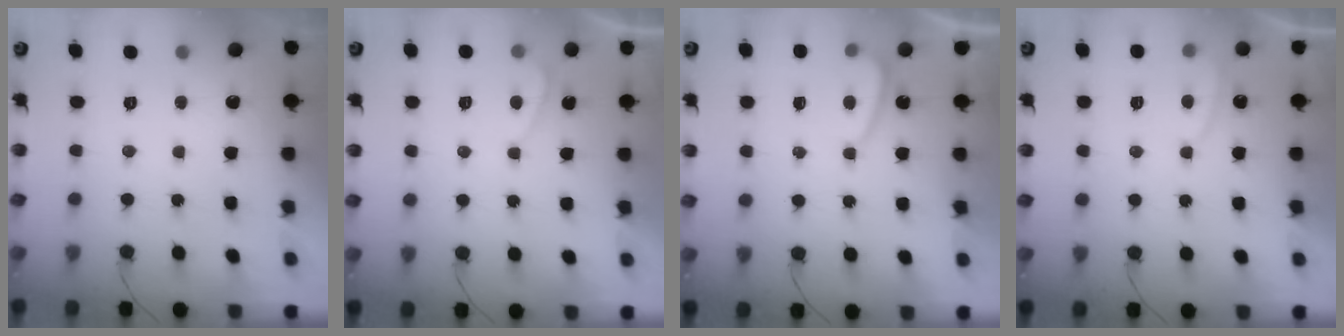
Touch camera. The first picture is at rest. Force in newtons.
{"total": 0.6, "press": 0.4, "slide": 0.5}
{"total": 1.9, "press": 1.7, "slide": 0.7}
{"total": 2.7, "press": 2.6, "slide": 0.8}